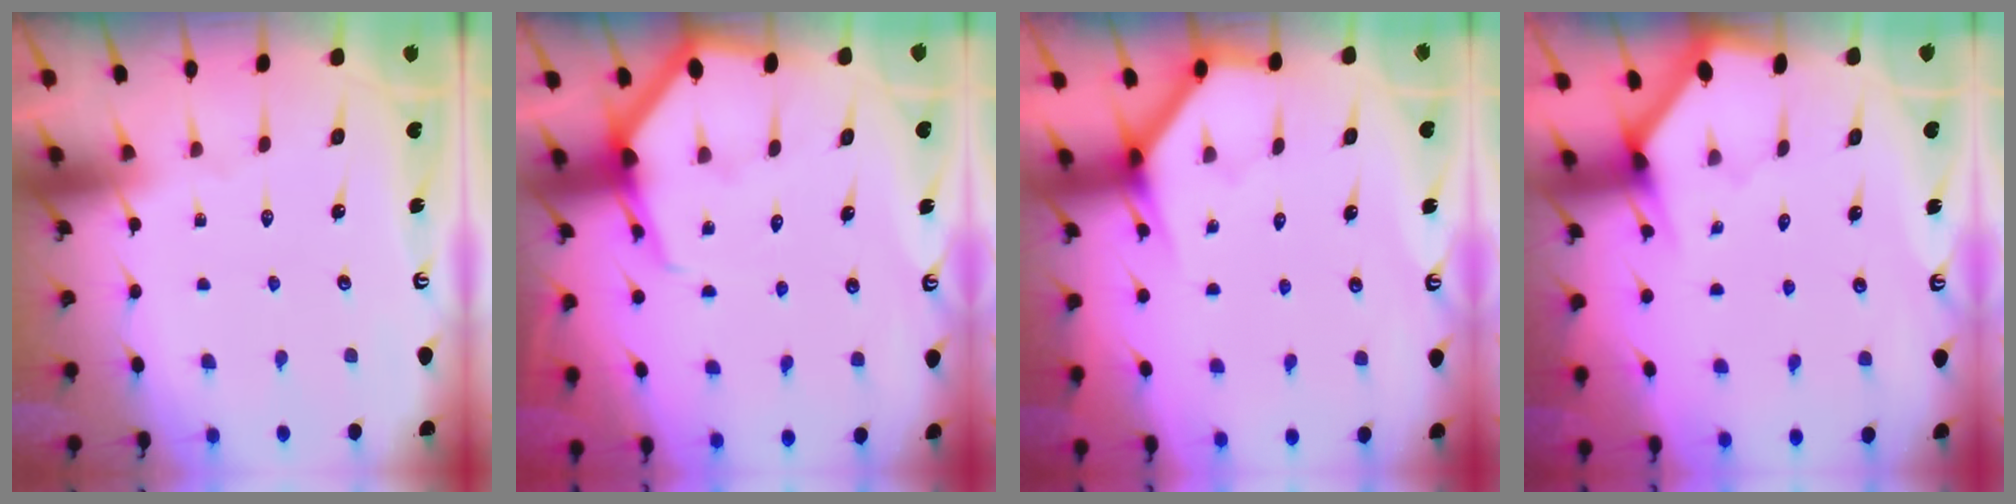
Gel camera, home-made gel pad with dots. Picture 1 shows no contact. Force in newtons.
{"total": 5.7, "press": 5.7, "slide": 0.5}
{"total": 3.8, "press": 3.8, "slide": 0.3}
{"total": 2.9, "press": 2.9, "slide": 0.2}